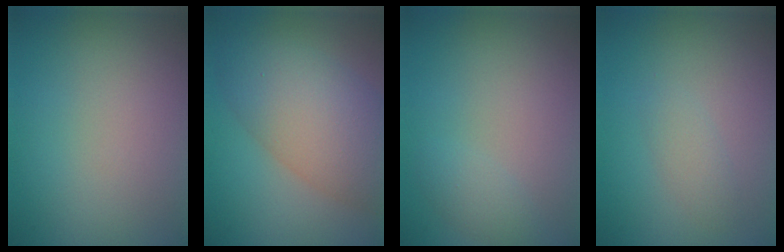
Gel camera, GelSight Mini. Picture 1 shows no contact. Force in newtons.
{"total": 7.5, "press": 7.5, "slide": 0.5}
{"total": 1.2, "press": 1.2, "slide": 0.1}
{"total": 1.3, "press": 1.3, "slide": 0.1}